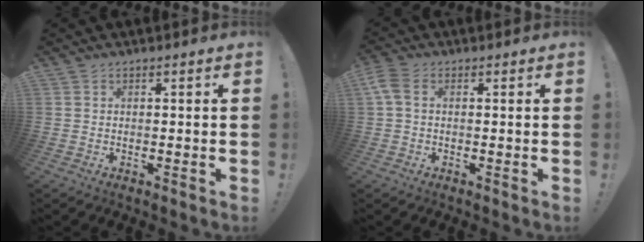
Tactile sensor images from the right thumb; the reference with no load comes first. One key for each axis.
{"total": 4.0, "fx": 0.9, "fy": 2.6, "fz": 3.0, "tx": -0.067, "ty": 0.003, "tz": 0.018}